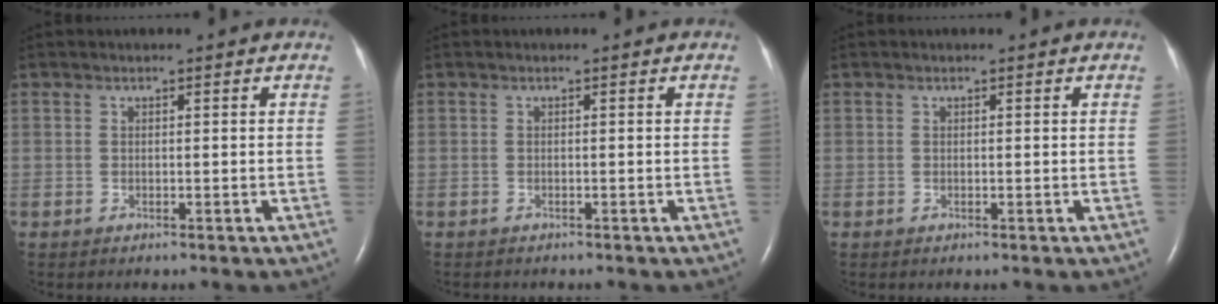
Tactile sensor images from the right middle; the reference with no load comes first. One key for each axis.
{"total": 0.7, "fx": -0.7, "fy": 0.2, "fz": 0.2, "tx": -0.012, "ty": -0.001, "tz": -0.009}
{"total": 0.0}